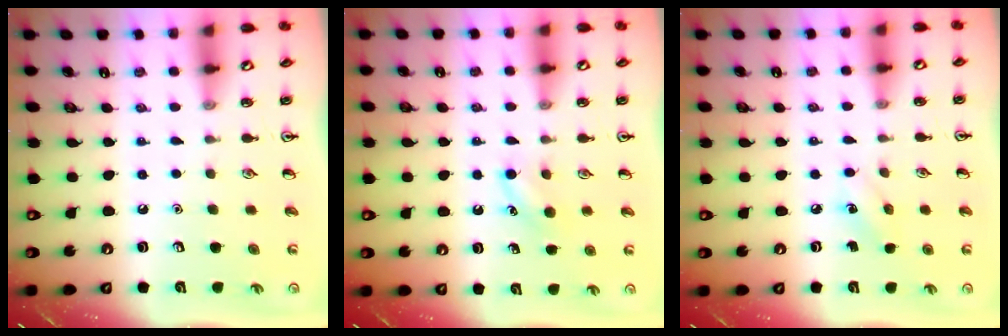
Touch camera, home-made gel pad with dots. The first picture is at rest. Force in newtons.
{"total": 4.7, "press": 4.5, "slide": 1.4}
{"total": 4.0, "press": 3.8, "slide": 1.3}